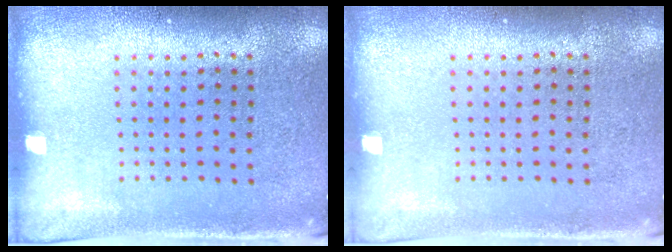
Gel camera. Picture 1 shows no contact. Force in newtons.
{"total": 0.0}